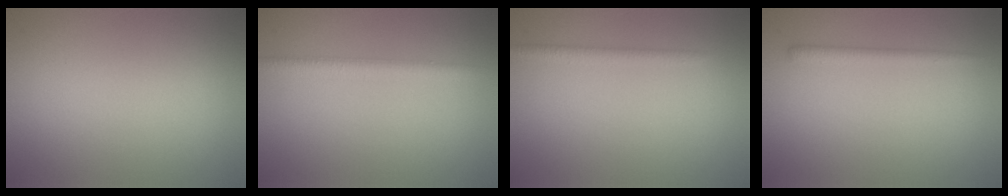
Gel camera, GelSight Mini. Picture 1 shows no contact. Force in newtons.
{"total": 2.4, "press": 2.4, "slide": 0.2}
{"total": 1.5, "press": 1.5, "slide": 0.2}
{"total": 1.4, "press": 1.4, "slide": 0.1}